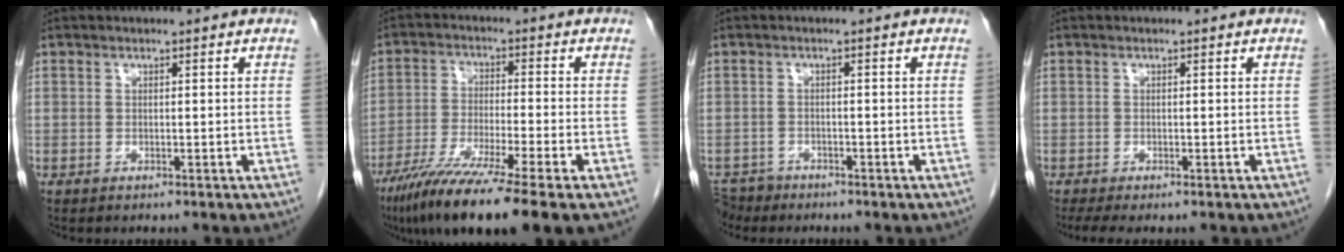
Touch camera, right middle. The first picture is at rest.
{"total": 13.7, "force": [-9.4, -0.8, 9.9], "torque": [-0.175, -0.042, -0.159]}
{"total": 3.4, "force": [-3.0, 1.6, -0.1], "torque": [0.002, -0.003, -0.054]}
{"total": 3.1, "force": [-2.3, 0.6, 1.9], "torque": [-0.032, -0.010, -0.035]}